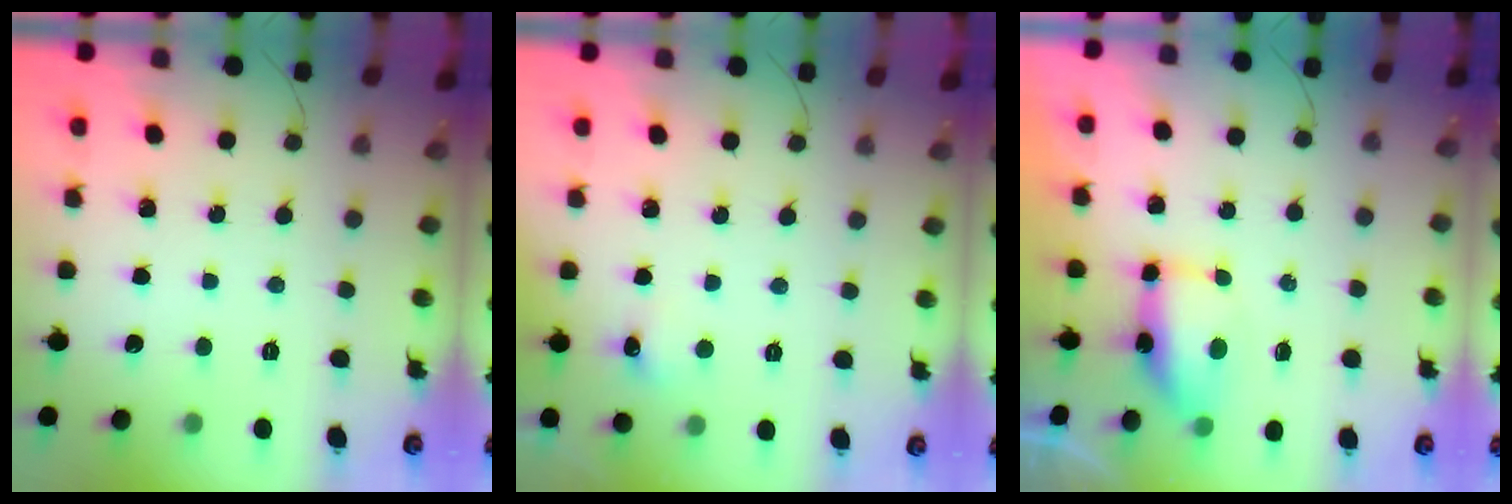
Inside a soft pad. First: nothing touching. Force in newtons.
{"total": 4.9, "press": 4.8, "slide": 1.3}
{"total": 7.8, "press": 7.7, "slide": 1.5}